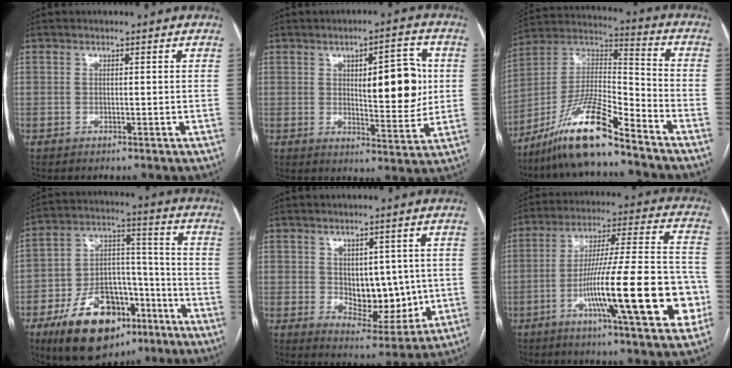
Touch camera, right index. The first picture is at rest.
{"total": 10.7, "force": [1.7, 3.4, 10.0], "torque": [-0.132, 0.006, 0.029]}
{"total": 14.8, "force": [-10.8, 1.2, 10.0], "torque": [-0.198, 0.004, -0.195]}
{"total": 19.7, "force": [-11.5, 10.3, 12.2], "torque": [-0.210, 0.028, -0.180]}
{"total": 8.0, "force": [0.1, 4.4, 6.6], "torque": [-0.085, -0.003, 0.019]}
{"total": 22.5, "force": [-7.3, 2.0, 21.1], "torque": [-0.300, 0.003, -0.112]}